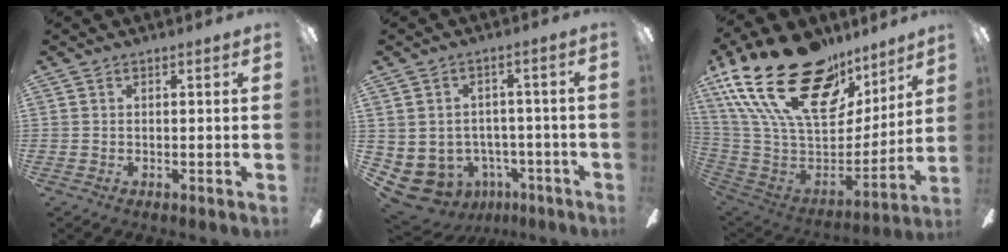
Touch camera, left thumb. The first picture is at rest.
{"total": 7.3, "force": [-4.2, 5.5, 2.1], "torque": [-0.066, 0.019, -0.071]}
{"total": 30.3, "force": [17.5, 15.8, 19.1], "torque": [-0.357, -0.106, 0.328]}